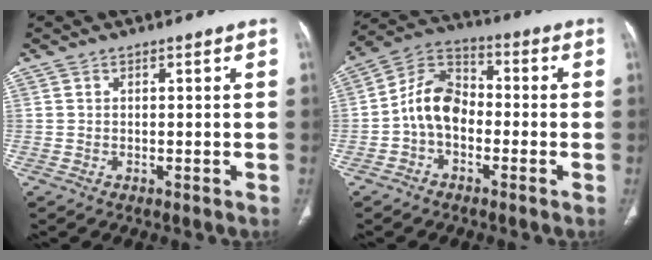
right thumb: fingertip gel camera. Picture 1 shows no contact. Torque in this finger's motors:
{"motor_torque": [1.59, 1.45, 1.18, -0.63, 0.07]}